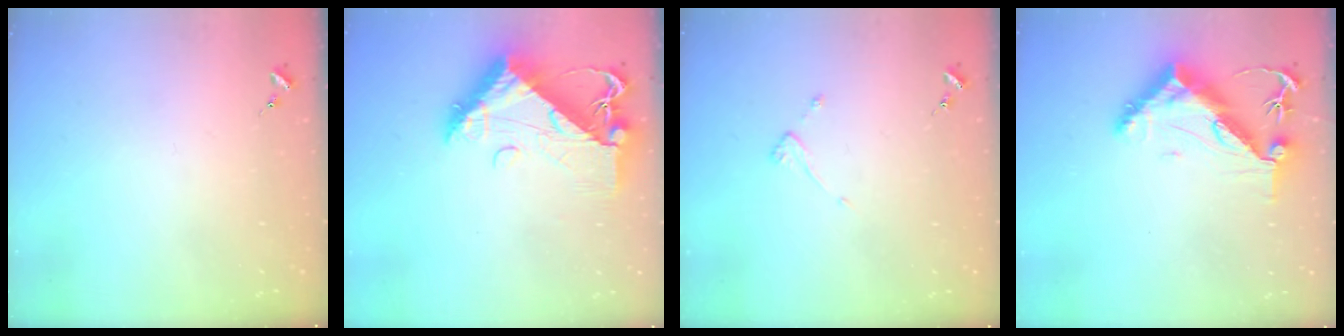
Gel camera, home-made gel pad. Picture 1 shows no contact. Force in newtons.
{"total": 13.2, "press": 13.2, "slide": 1.4}
{"total": 3.4, "press": 3.4, "slide": 0.1}
{"total": 12.8, "press": 12.8, "slide": 1.2}